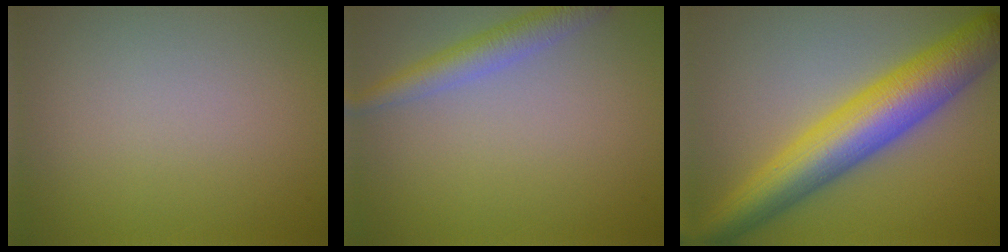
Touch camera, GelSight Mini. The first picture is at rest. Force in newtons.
{"total": 3.1, "press": 3.1, "slide": 0.2}
{"total": 9.2, "press": 9.2, "slide": 0.1}